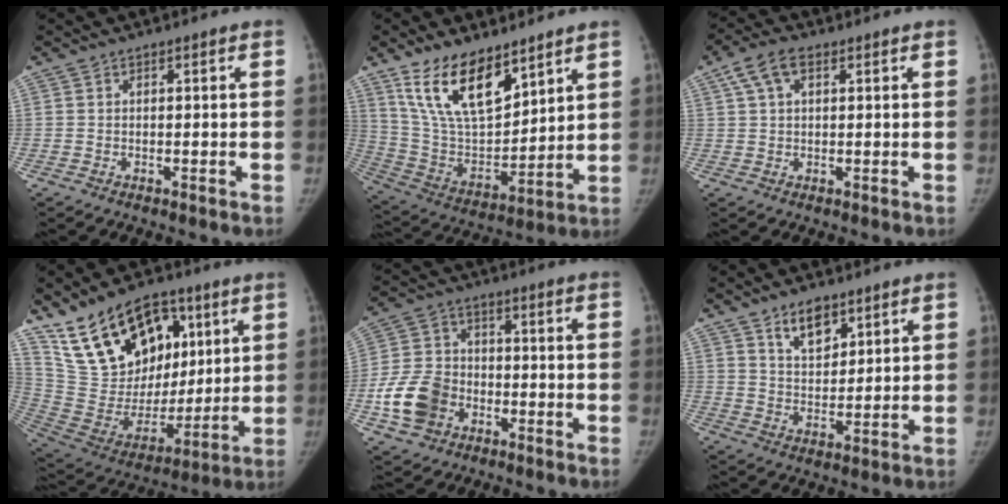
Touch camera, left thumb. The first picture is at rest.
{"total": 17.3, "force": [11.3, 7.9, 10.4], "torque": [-0.148, -0.062, 0.228]}
{"total": 5.7, "force": [2.5, 3.3, 4.0], "torque": [-0.079, 0.015, 0.048]}
{"total": 24.2, "force": [12.4, 14.9, 14.5], "torque": [-0.217, -0.030, 0.234]}
{"total": 11.4, "force": [-4.2, 8.9, 5.8], "torque": [-0.098, 0.020, -0.078]}
{"total": 7.5, "force": [4.8, 4.0, 4.1], "torque": [-0.045, -0.036, 0.088]}